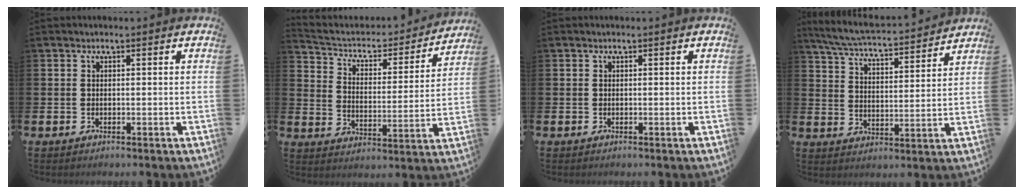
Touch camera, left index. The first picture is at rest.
{"total": 5.2, "force": [4.5, 2.3, 1.3], "torque": [-0.054, -0.037, 0.069]}
{"total": 0.0}
{"total": 5.8, "force": [5.6, 0.5, 1.7], "torque": [-0.057, -0.044, 0.092]}